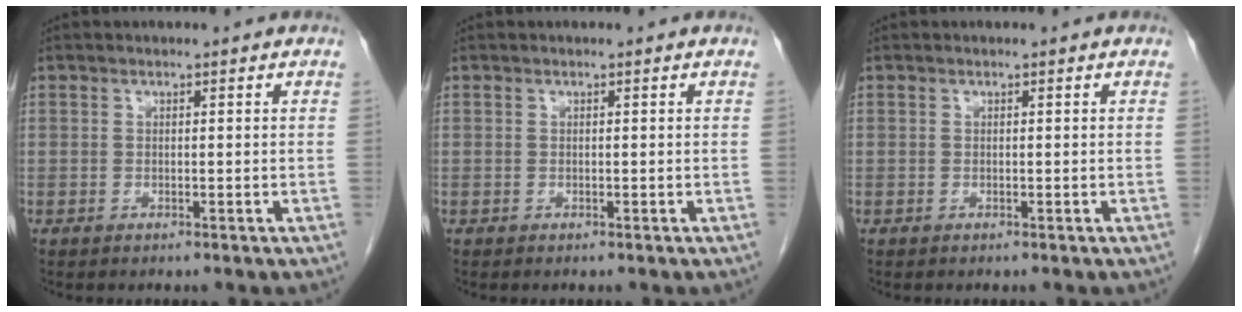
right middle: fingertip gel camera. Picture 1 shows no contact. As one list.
[{"total": 0.0}, {"total": 0.0}]